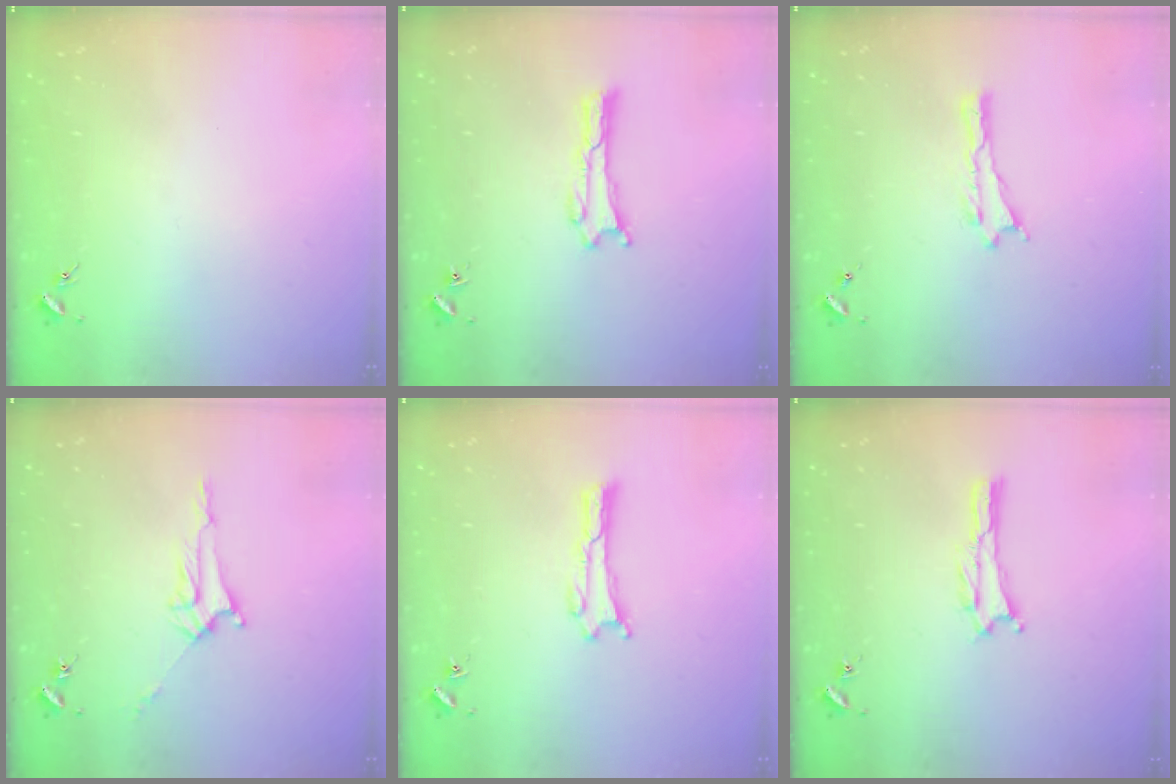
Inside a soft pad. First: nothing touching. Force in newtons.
{"total": 0.0}
{"total": 0.0}
{"total": 3.0, "press": 3.0, "slide": 0.3}
{"total": 0.0}
{"total": 0.0}